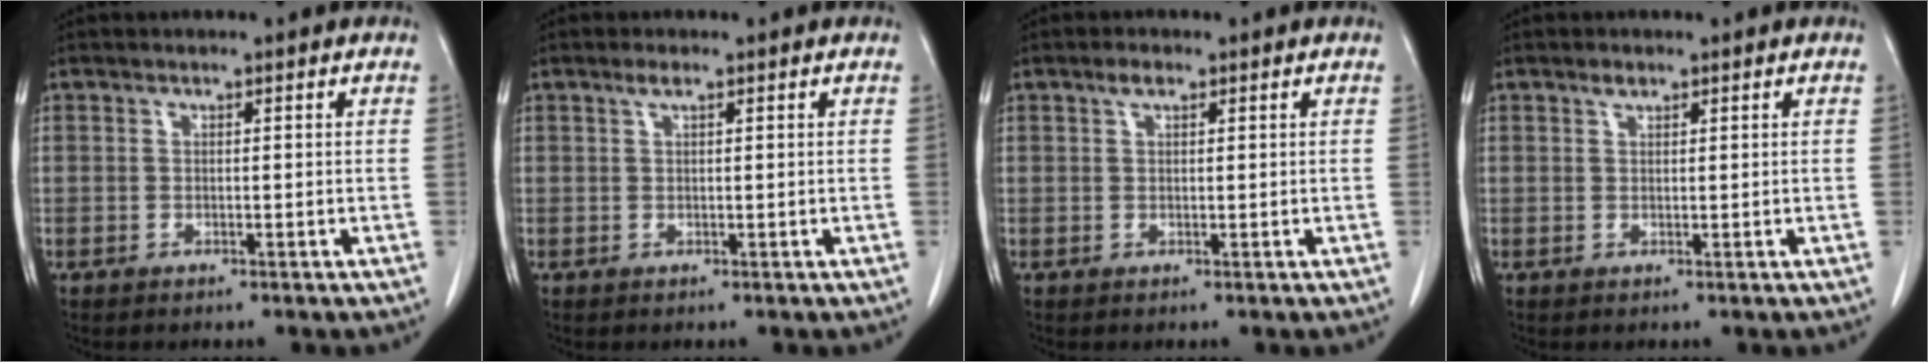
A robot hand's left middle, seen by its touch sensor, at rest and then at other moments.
{"total": 1.1, "force": [0.7, 0.0, 0.9], "torque": [-0.020, 0.003, 0.014]}
{"total": 1.5, "force": [0.9, 0.5, 1.0], "torque": [-0.021, 0.005, 0.016]}
{"total": 1.1, "force": [0.8, 0.4, 0.6], "torque": [-0.014, -0.001, 0.016]}